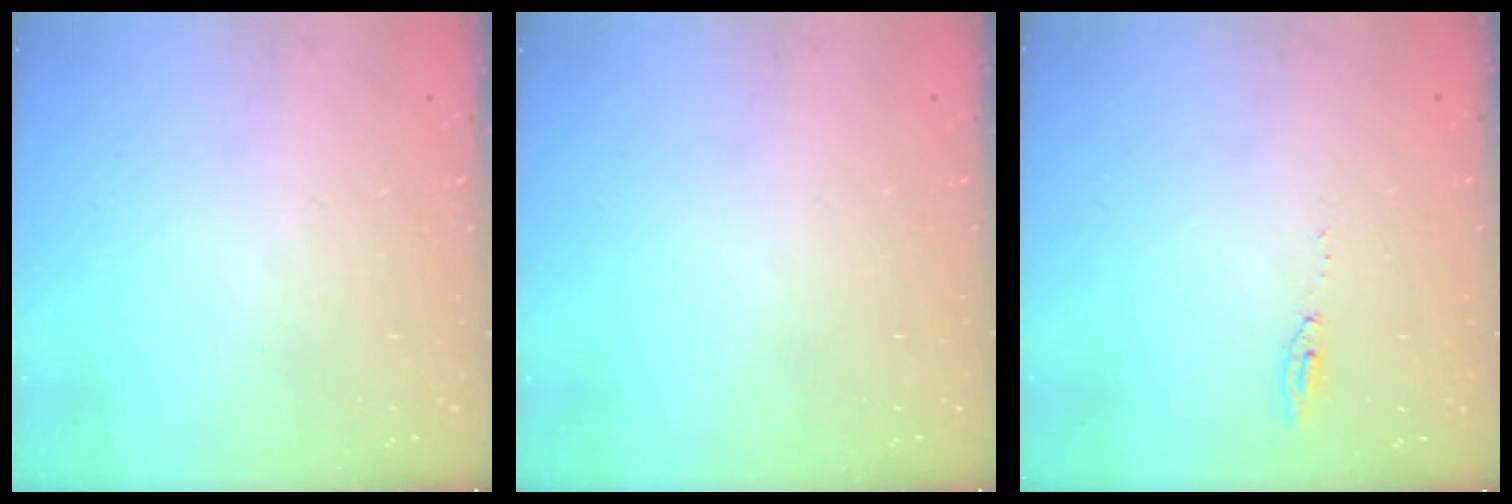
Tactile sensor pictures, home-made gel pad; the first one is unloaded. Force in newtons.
{"total": 0.0}
{"total": 4.8, "press": 4.8, "slide": 0.6}